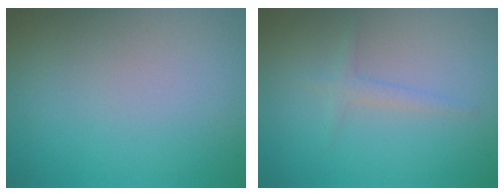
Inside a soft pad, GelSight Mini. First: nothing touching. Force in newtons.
{"total": 1.2, "press": 1.2, "slide": 0.1}